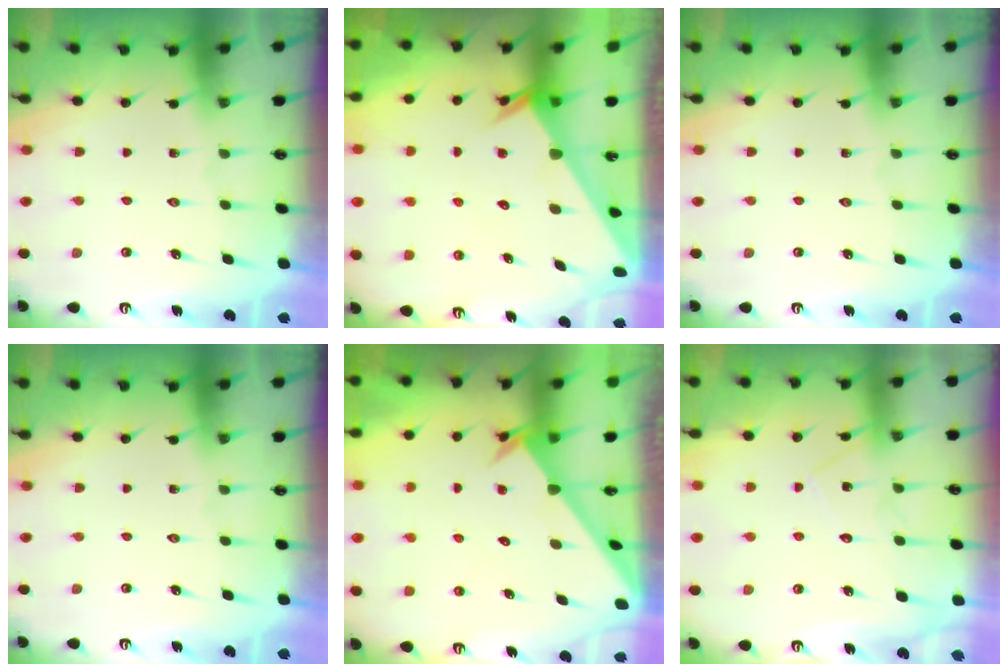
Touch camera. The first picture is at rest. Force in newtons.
{"total": 2.1, "press": 2.1, "slide": 0.1}
{"total": 0.0}
{"total": 0.0}
{"total": 2.5, "press": 2.5, "slide": 0.2}
{"total": 10.2, "press": 10.2, "slide": 0.7}